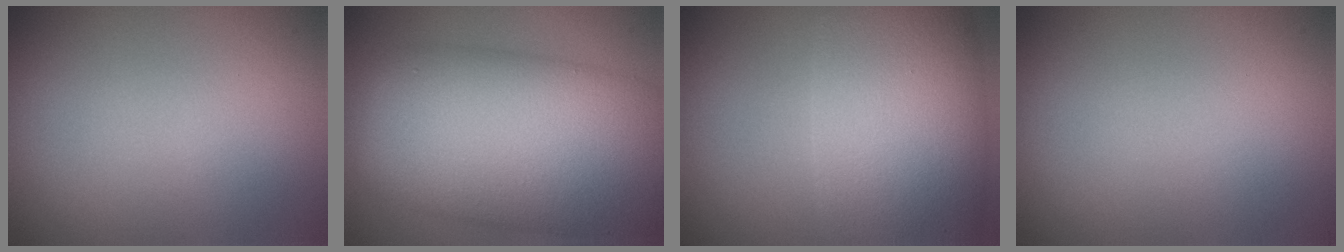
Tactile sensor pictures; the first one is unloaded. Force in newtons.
{"total": 15.4, "press": 15.3, "slide": 0.5}
{"total": 12.1, "press": 12.0, "slide": 0.8}
{"total": 0.0}